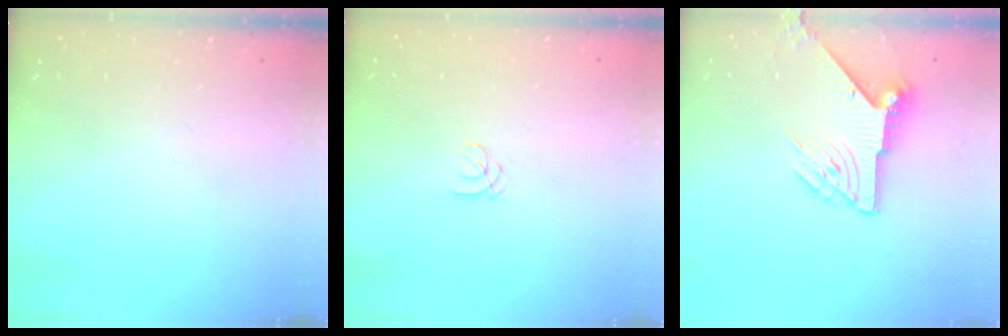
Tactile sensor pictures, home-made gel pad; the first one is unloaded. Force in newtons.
{"total": 1.0, "press": 1.0, "slide": 0.1}
{"total": 9.2, "press": 9.2, "slide": 0.6}